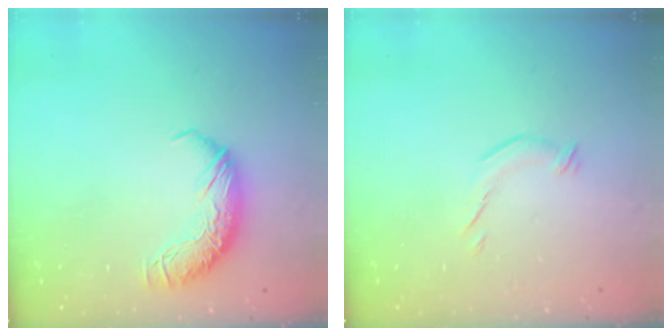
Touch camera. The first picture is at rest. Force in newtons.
{"total": 5.5, "press": 5.4, "slide": 0.9}